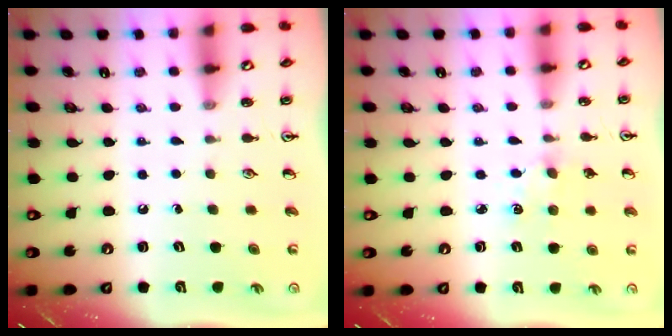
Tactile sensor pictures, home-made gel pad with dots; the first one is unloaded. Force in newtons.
{"total": 3.6, "press": 3.6, "slide": 0.4}